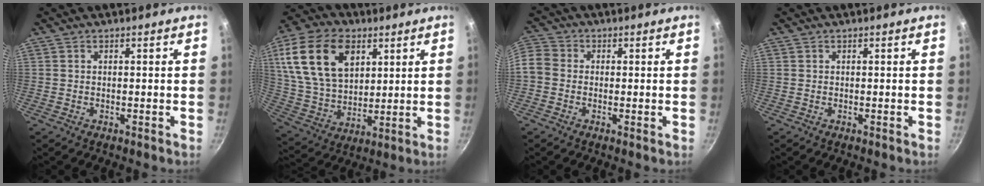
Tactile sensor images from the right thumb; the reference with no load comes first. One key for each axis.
{"total": 19.9, "fx": 7.4, "fy": 13.0, "fz": 13.1, "tx": -0.226, "ty": -0.013, "tz": 0.143}
{"total": 8.2, "fx": -1.0, "fy": 7.1, "fz": 3.9, "tx": -0.089, "ty": 0.027, "tz": -0.036}
{"total": 0.0}